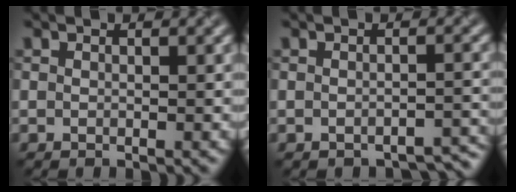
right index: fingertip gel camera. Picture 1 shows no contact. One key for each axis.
{"total": 2.0, "fx": -1.9, "fy": 0.5, "fz": 0.5, "tx": -0.004, "ty": 0.001, "tz": -0.018}